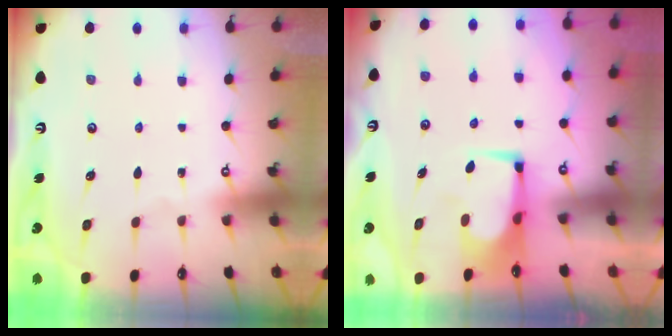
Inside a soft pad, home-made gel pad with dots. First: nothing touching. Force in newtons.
{"total": 0.0}